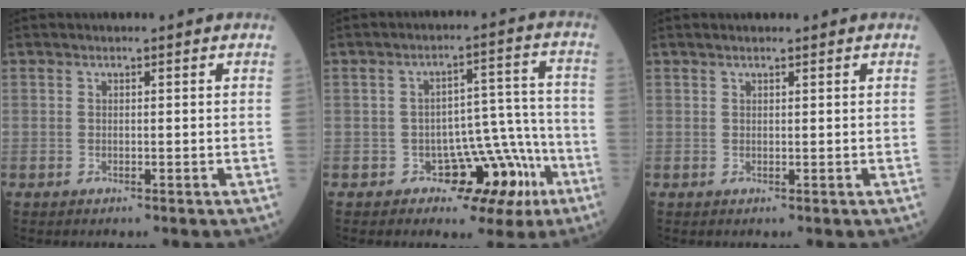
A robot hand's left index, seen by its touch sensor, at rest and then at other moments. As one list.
[{"total": 8.9, "force": [-4.8, 5.8, 4.8], "torque": [-0.034, 0.041, -0.056]}, {"total": 0.9, "force": [0.7, 0.2, 0.5], "torque": [-0.015, 0.010, 0.014]}]